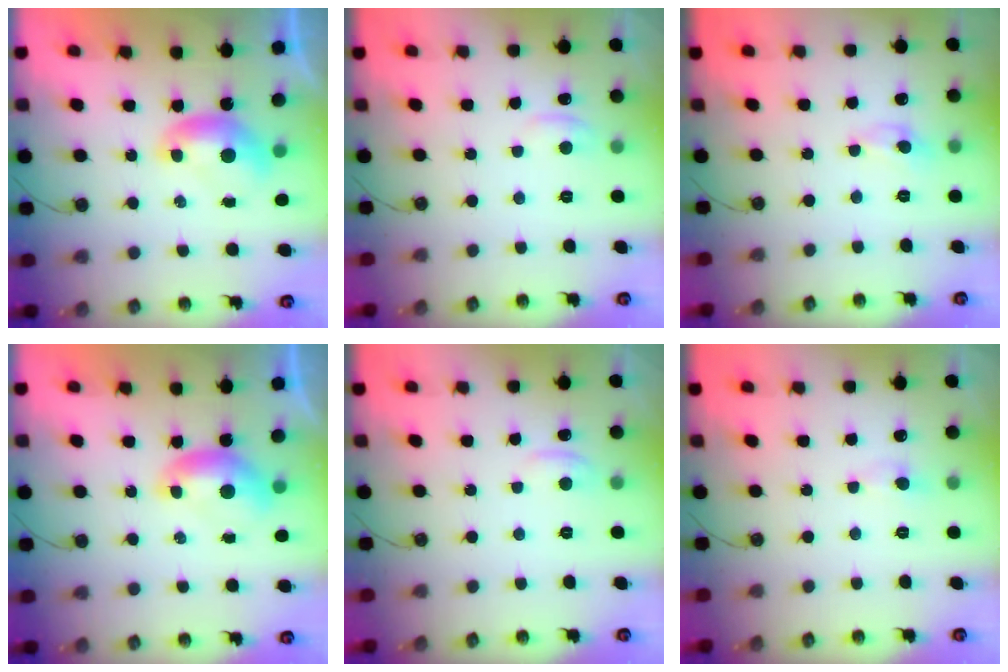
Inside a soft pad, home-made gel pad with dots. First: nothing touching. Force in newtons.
{"total": 1.0, "press": 0.8, "slide": 0.7}
{"total": 0.0}
{"total": 0.0}
{"total": 1.1, "press": 0.8, "slide": 0.7}
{"total": 0.5, "press": 0.4, "slide": 0.4}